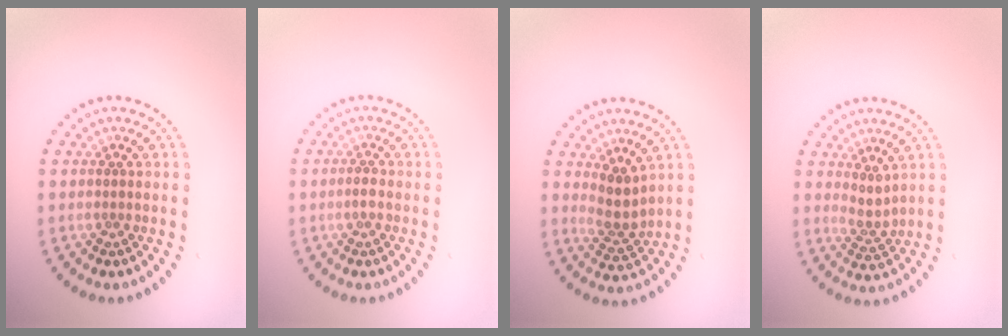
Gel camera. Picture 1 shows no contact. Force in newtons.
{"total": 1.0, "press": 1.0, "slide": 0.3}
{"total": 2.6, "press": 2.0, "slide": 1.7}
{"total": 1.8, "press": 1.4, "slide": 1.2}